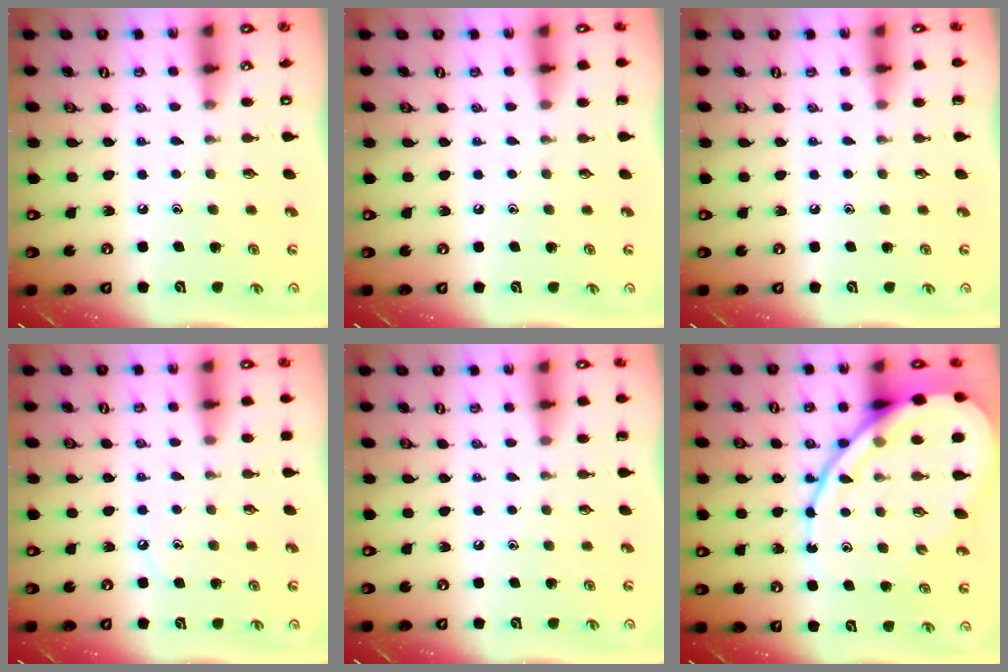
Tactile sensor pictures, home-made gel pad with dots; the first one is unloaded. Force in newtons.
{"total": 0.0}
{"total": 0.0}
{"total": 3.6, "press": 3.5, "slide": 0.6}
{"total": 0.0}
{"total": 18.7, "press": 18.6, "slide": 2.1}